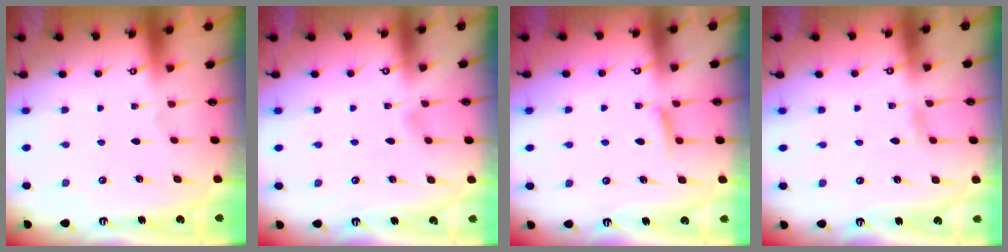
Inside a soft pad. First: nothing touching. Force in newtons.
{"total": 3.3, "press": 3.2, "slide": 0.3}
{"total": 5.9, "press": 5.8, "slide": 0.8}
{"total": 1.2, "press": 1.1, "slide": 0.2}